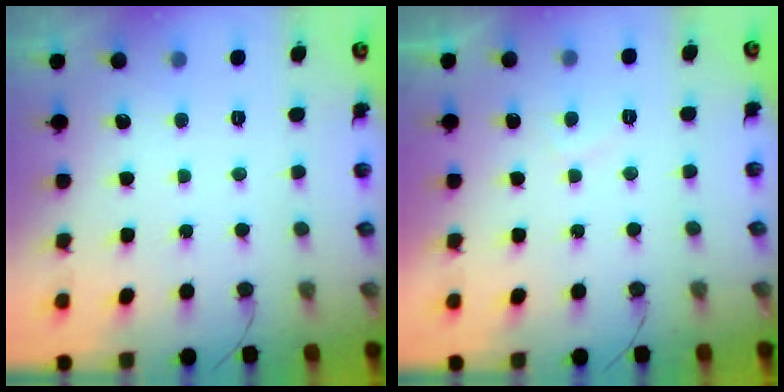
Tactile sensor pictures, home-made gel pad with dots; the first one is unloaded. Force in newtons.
{"total": 1.7, "press": 1.6, "slide": 0.7}